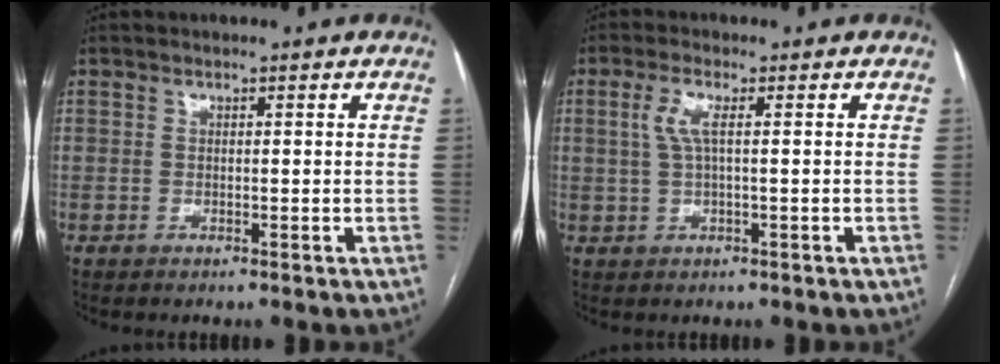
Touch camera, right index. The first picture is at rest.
{"total": 3.3, "force": [0.7, 0.6, 3.2], "torque": [-0.073, 0.010, 0.018]}